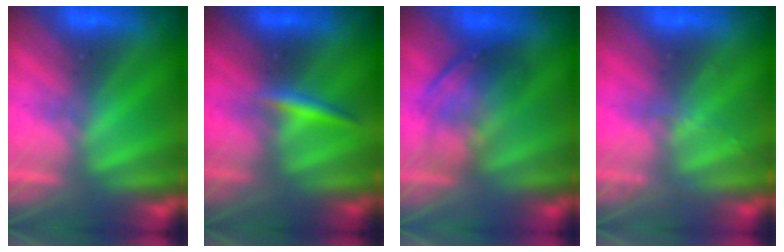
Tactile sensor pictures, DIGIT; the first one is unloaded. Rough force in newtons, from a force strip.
{"total": 2.4}
{"total": 6.0}
{"total": 2.0}